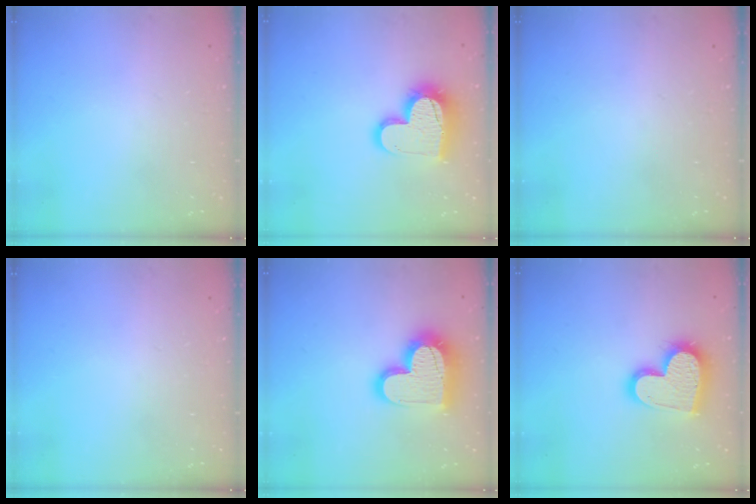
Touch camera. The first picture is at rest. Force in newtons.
{"total": 15.9, "press": 15.9, "slide": 1.1}
{"total": 0.0}
{"total": 0.0}
{"total": 19.2, "press": 19.2, "slide": 1.5}
{"total": 17.2, "press": 17.2, "slide": 1.2}